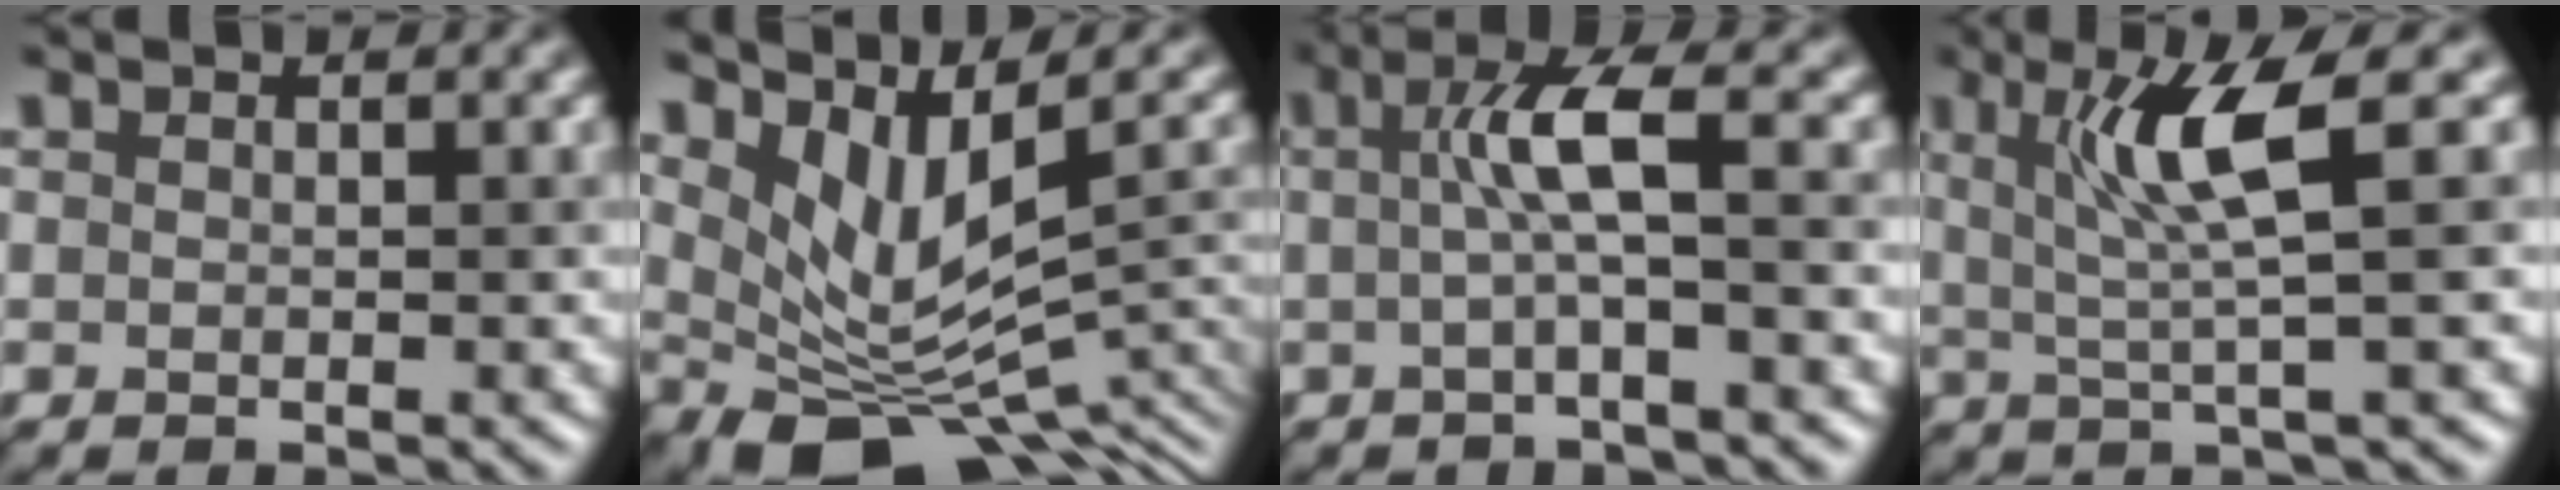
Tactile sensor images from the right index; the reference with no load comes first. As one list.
[{"total": 8.4, "force": [1.5, 4.6, 6.8], "torque": [-0.124, -0.023, 0.056]}, {"total": 3.5, "force": [0.2, 0.4, 3.4], "torque": [-0.073, 0.005, 0.003]}, {"total": 5.3, "force": [1.7, 0.6, 5.0], "torque": [-0.100, 0.001, 0.035]}]